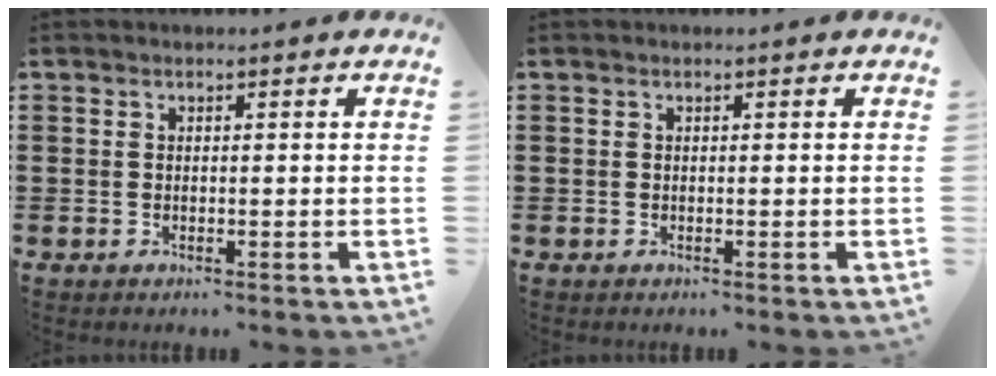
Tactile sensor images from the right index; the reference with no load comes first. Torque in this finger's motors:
{"motor_torque": [-0.19, 0.37, 0.00, 0.00]}